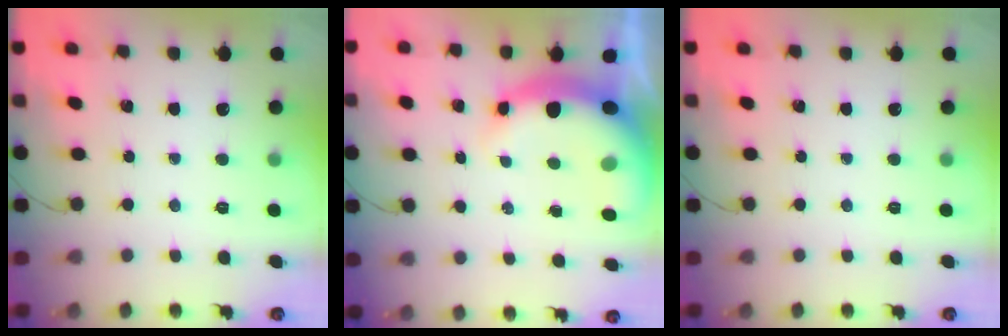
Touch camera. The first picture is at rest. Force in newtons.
{"total": 10.5, "press": 10.2, "slide": 2.2}
{"total": 0.0}